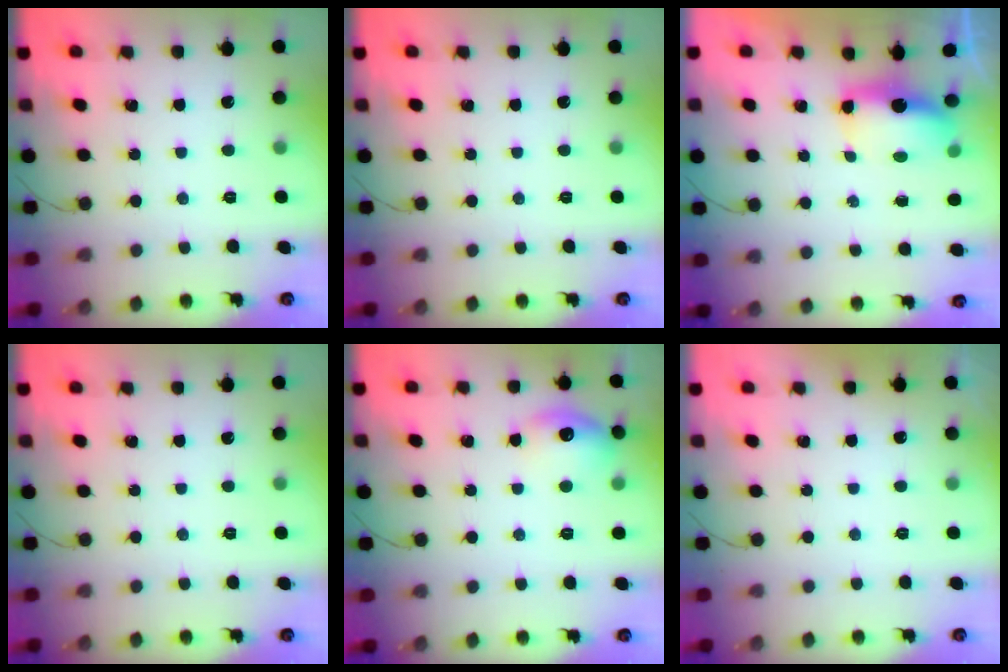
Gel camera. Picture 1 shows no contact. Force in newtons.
{"total": 0.0}
{"total": 7.6, "press": 7.5, "slide": 0.8}
{"total": 0.0}
{"total": 10.9, "press": 10.9, "slide": 0.8}
{"total": 11.7, "press": 1.6, "slide": 11.6}